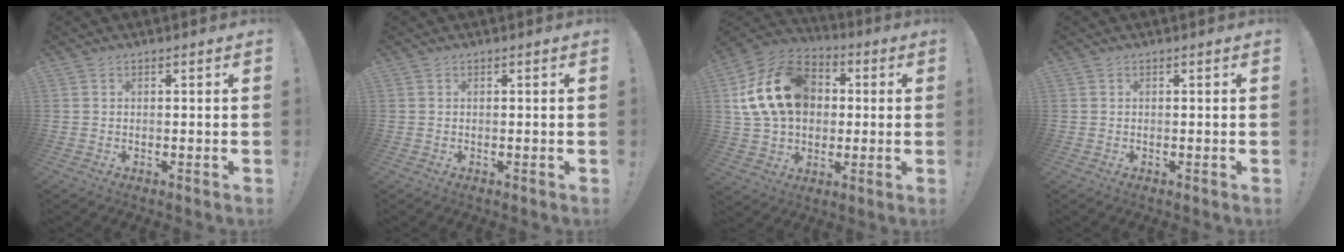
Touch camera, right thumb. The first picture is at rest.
{"total": 0.0}
{"total": 21.2, "force": [3.9, 16.0, 13.5], "torque": [-0.226, 0.005, 0.082]}
{"total": 0.0}